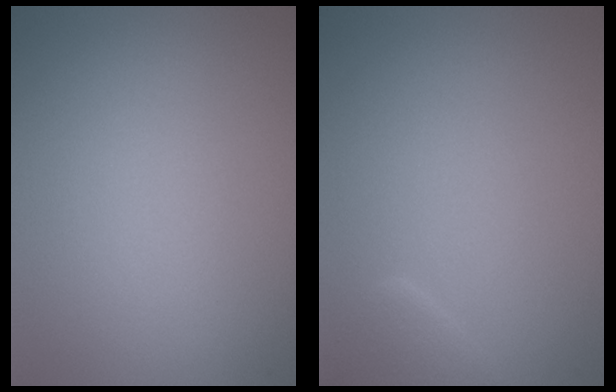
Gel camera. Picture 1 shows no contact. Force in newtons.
{"total": 1.9, "press": 1.9, "slide": 0.1}